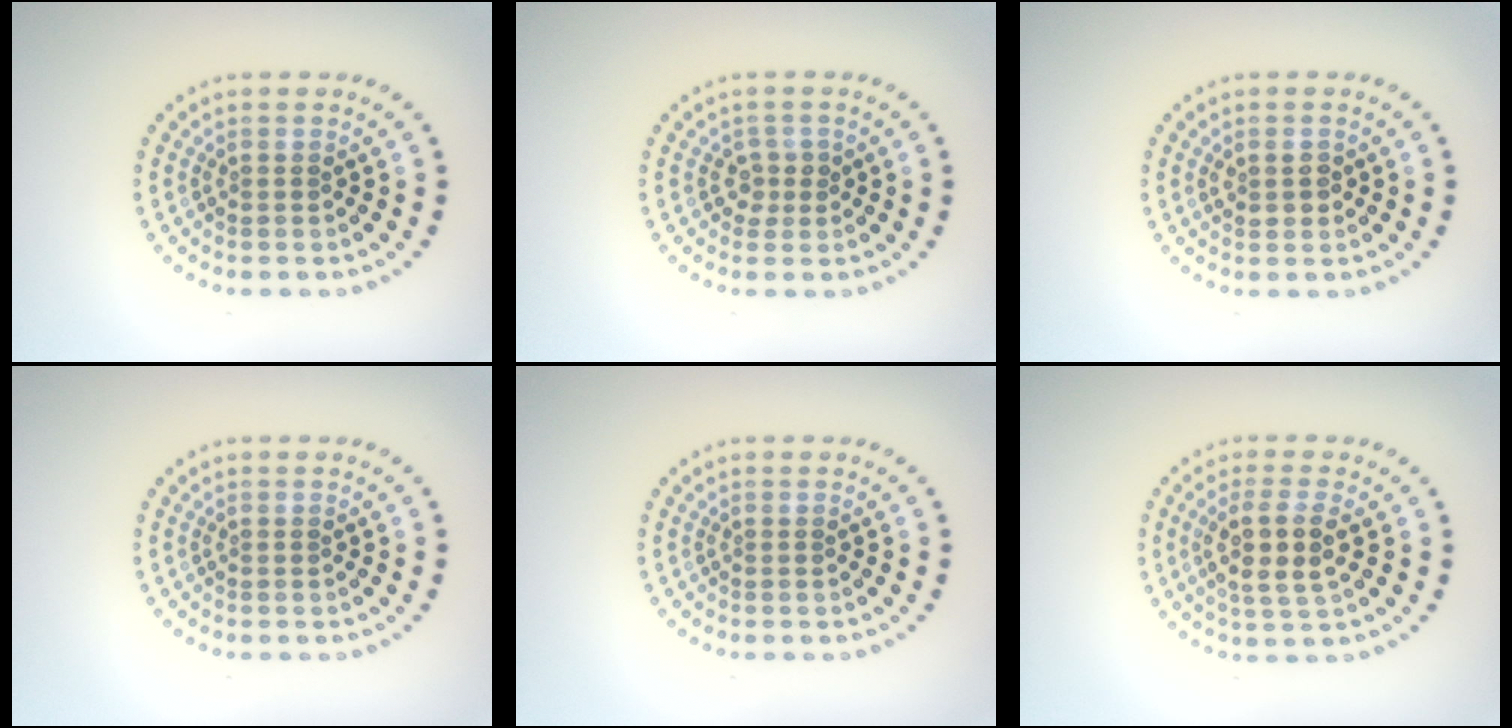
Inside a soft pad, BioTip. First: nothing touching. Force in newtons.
{"total": 1.3, "press": 1.2, "slide": 0.6}
{"total": 1.5, "press": 1.5, "slide": 0.3}
{"total": 0.0}
{"total": 0.0}
{"total": 3.7, "press": 3.4, "slide": 1.4}